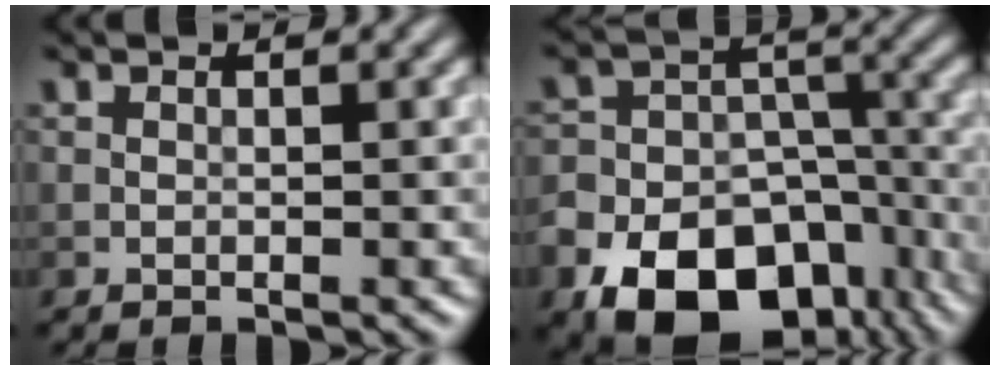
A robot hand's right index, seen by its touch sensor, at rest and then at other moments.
{"total": 16.3, "force": [-9.4, 11.4, 6.8], "torque": [-0.138, -0.039, -0.154]}